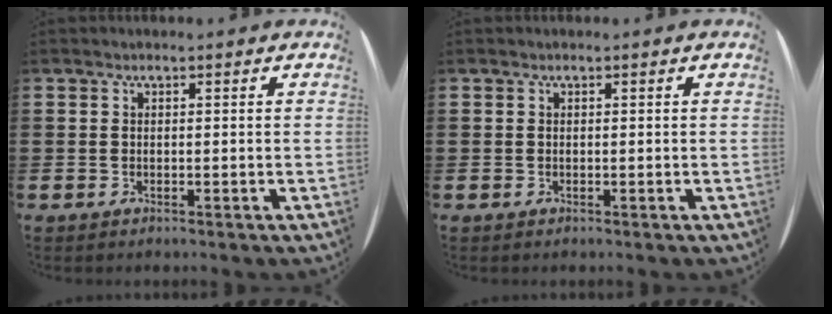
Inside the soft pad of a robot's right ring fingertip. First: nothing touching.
{"total": 0.0}